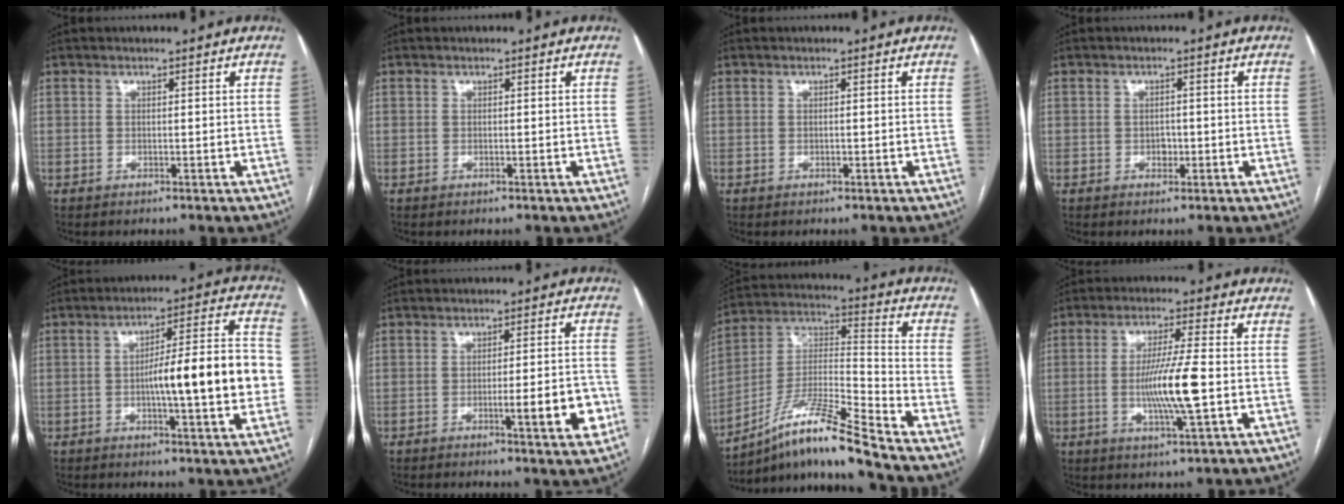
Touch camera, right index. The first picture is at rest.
{"total": 0.0}
{"total": 0.0}
{"total": 1.5, "force": [-0.5, 1.1, 1.0], "torque": [-0.013, 0.004, -0.005]}
{"total": 14.9, "force": [-1.6, 2.1, 14.7], "torque": [-0.214, 0.022, -0.023]}
{"total": 7.5, "force": [-2.8, 0.5, 6.9], "torque": [-0.093, 0.002, -0.036]}
{"total": 14.0, "force": [-11.3, -0.7, 8.3], "torque": [-0.160, 0.015, -0.203]}
{"total": 9.2, "force": [-1.4, 0.0, 9.1], "torque": [-0.173, -0.009, -0.027]}